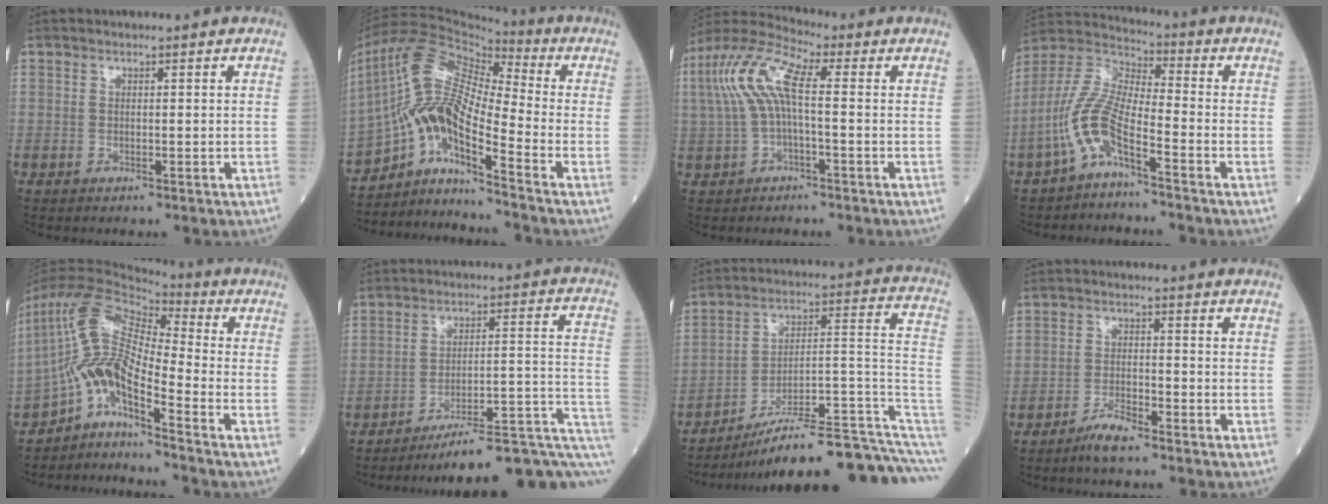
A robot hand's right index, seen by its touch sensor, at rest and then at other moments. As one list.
[{"total": 13.4, "force": [-6.8, 2.0, 11.4], "torque": [-0.238, 0.018, -0.121]}, {"total": 10.3, "force": [1.1, 2.9, 9.8], "torque": [-0.220, 0.036, 0.015]}, {"total": 9.3, "force": [-4.9, 2.1, 7.6], "torque": [-0.188, 0.007, -0.104]}, {"total": 11.7, "force": [-6.5, 2.3, 9.5], "torque": [-0.202, 0.027, -0.122]}, {"total": 17.5, "force": [-11.1, 2.5, 13.3], "torque": [-0.119, 0.053, -0.150]}, {"total": 23.6, "force": [-19.1, 0.5, 13.9], "torque": [-0.115, 0.038, -0.282]}, {"total": 3.8, "force": [-3.1, 0.4, 2.1], "torque": [-0.045, -0.003, -0.059]}]